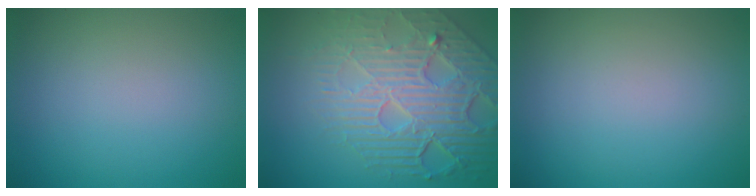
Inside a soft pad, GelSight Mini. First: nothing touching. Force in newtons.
{"total": 8.5, "press": 5.8, "slide": 6.2}
{"total": 0.0}